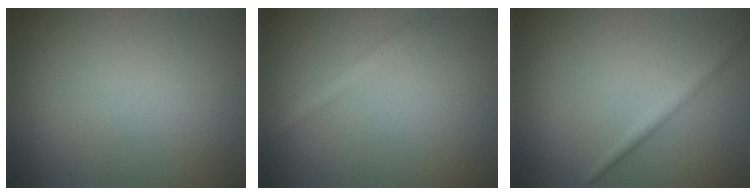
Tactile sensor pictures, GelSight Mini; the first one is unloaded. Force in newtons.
{"total": 1.8, "press": 1.8, "slide": 0.0}
{"total": 1.6, "press": 1.6, "slide": 0.0}